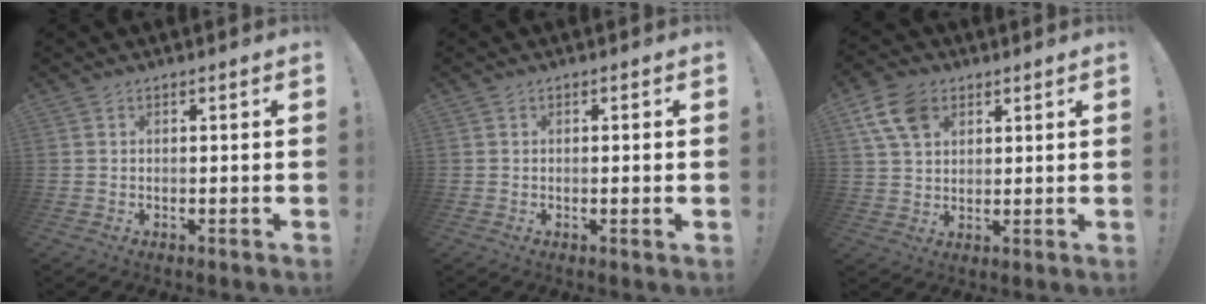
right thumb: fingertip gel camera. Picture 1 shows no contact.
{"total": 1.6, "force": [-0.4, -0.3, 1.5], "torque": [-0.023, -0.002, -0.009]}
{"total": 10.8, "force": [5.1, 7.3, 6.1], "torque": [-0.113, -0.006, 0.100]}